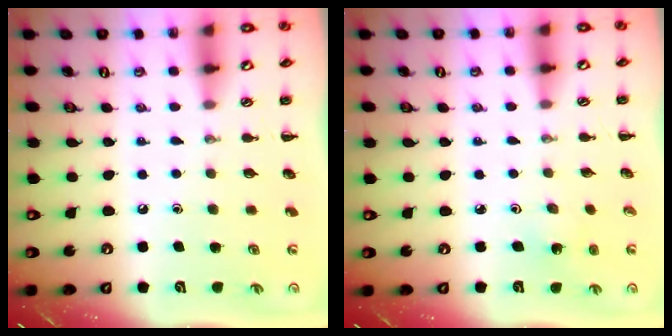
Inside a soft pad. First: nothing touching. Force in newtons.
{"total": 2.1, "press": 2.0, "slide": 0.7}